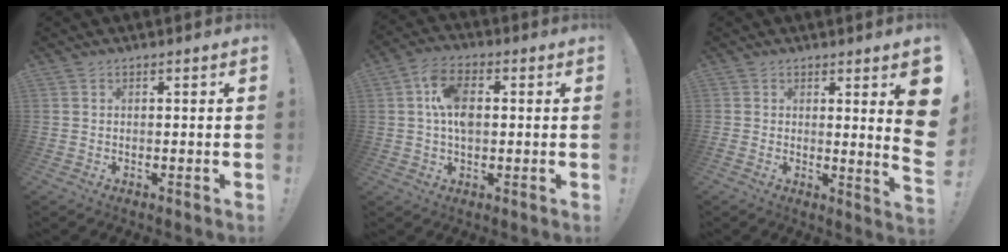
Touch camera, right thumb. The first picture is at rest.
{"total": 9.6, "force": [0.9, 5.7, 7.7], "torque": [-0.149, 0.009, 0.016]}
{"total": 8.1, "force": [2.0, -0.2, 7.8], "torque": [-0.094, -0.036, 0.029]}